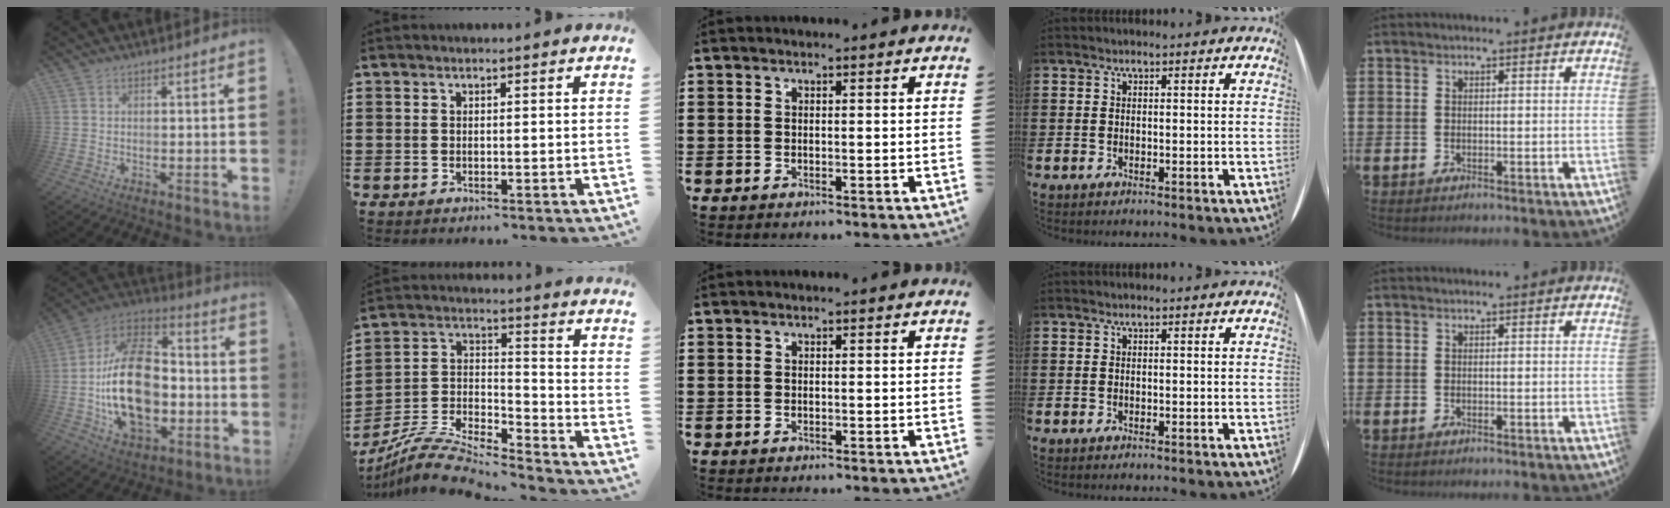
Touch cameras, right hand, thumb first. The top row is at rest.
{"thumb": {"total": 26.7, "force": [-3.8, 17.3, 20.0], "torque": [-0.356, 0.030, -0.050]}, "index": {"total": 8.9, "force": [-8.3, 1.1, 2.9], "torque": [-0.066, 0.004, -0.170]}}